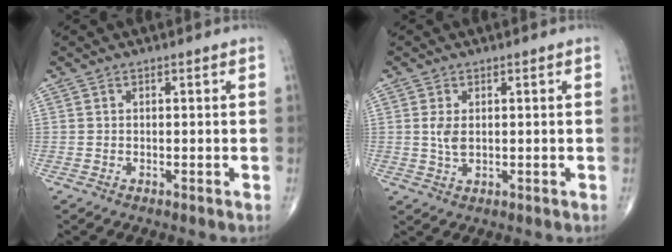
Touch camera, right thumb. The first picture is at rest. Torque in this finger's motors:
{"motor_torque": [-0.35, 0.59, 0.14, 0.18, 0.02]}